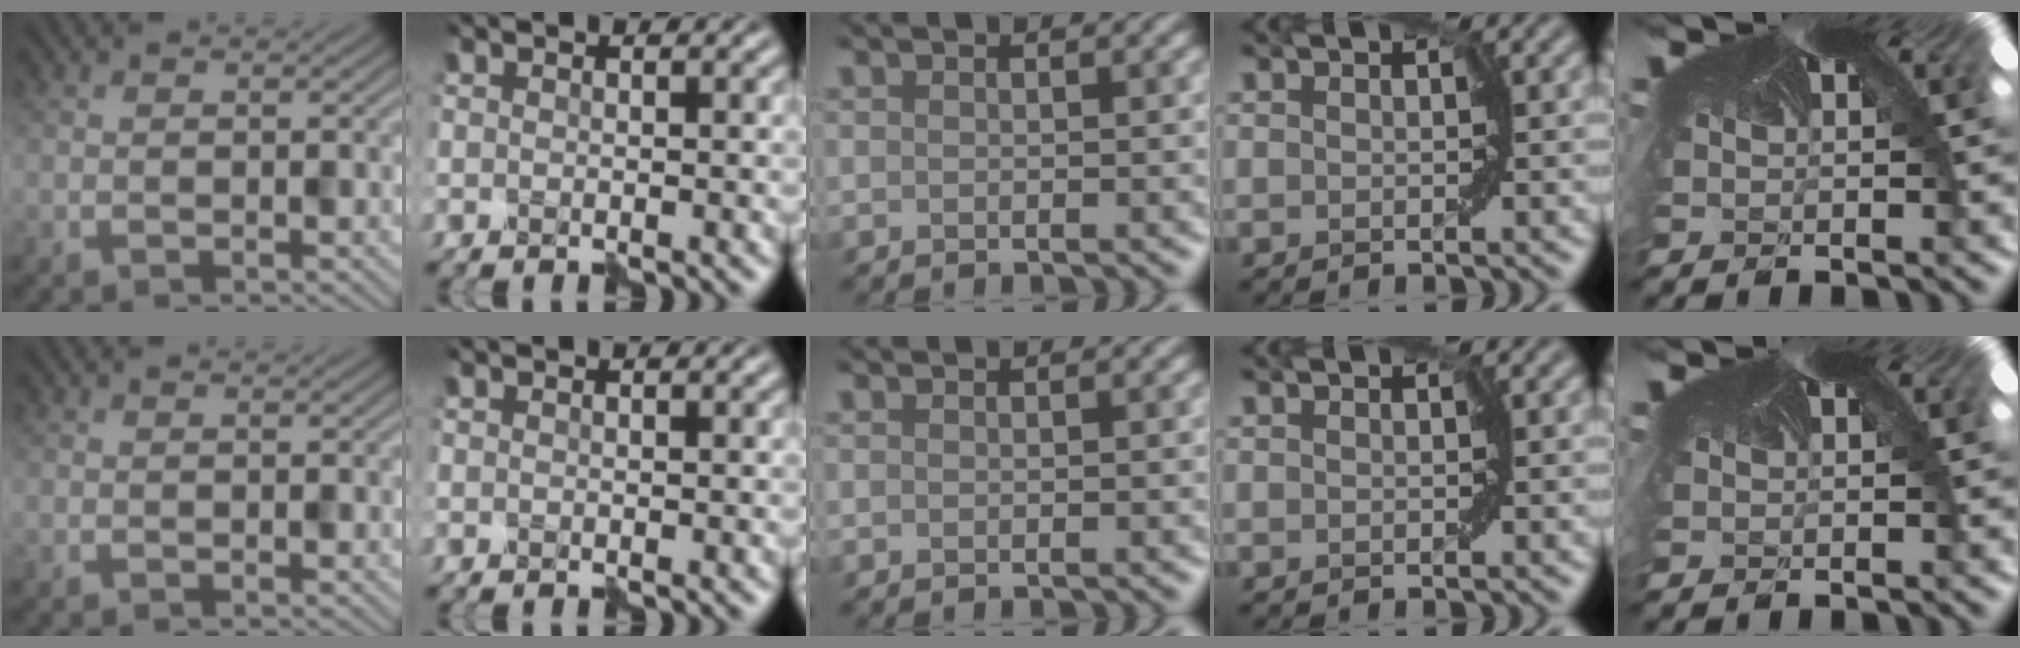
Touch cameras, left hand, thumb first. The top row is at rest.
{}